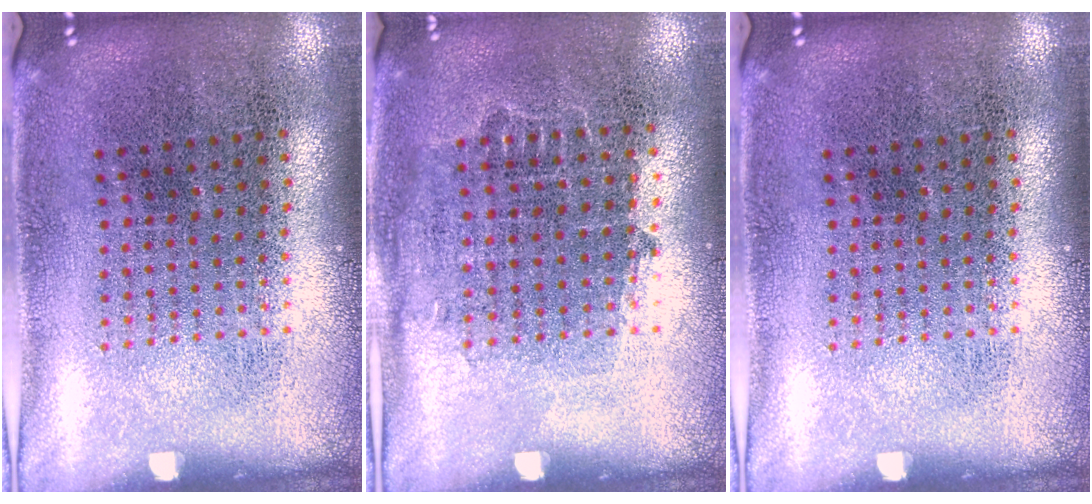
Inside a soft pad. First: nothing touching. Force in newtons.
{"total": 0.8, "press": 0.7, "slide": 0.4}
{"total": 0.0}